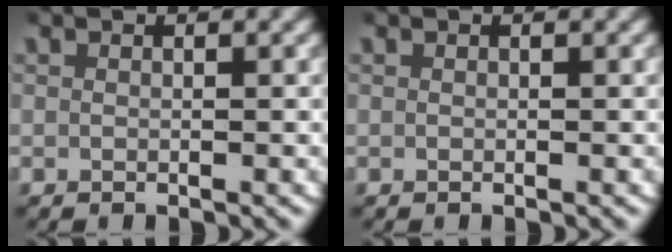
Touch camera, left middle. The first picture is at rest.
{"total": 0.0}